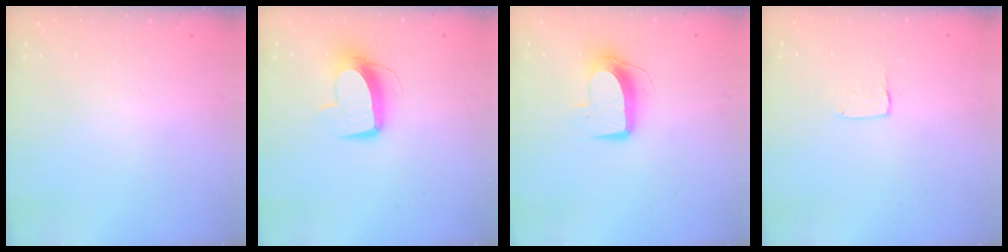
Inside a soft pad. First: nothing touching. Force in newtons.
{"total": 10.7, "press": 10.6, "slide": 1.1}
{"total": 10.2, "press": 10.2, "slide": 0.4}
{"total": 1.7, "press": 1.6, "slide": 0.1}